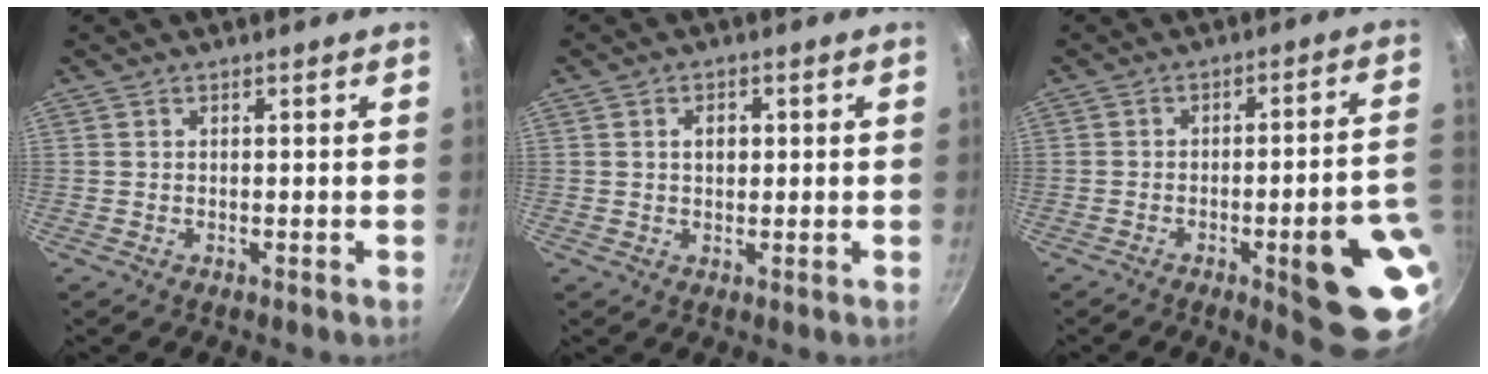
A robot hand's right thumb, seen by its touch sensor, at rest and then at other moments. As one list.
[{"total": 2.9, "force": [0.5, 2.1, 2.0], "torque": [-0.021, 0.004, 0.008]}, {"total": 17.6, "force": [-5.5, 4.6, 16.1], "torque": [-0.159, 0.025, -0.068]}]